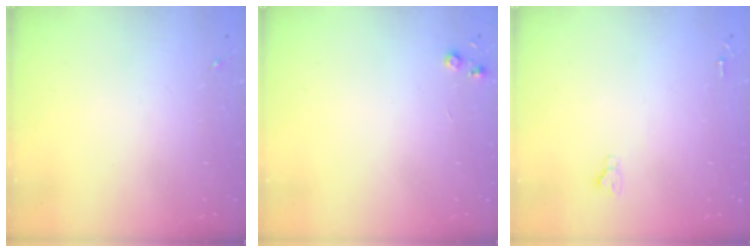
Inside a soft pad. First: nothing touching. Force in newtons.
{"total": 3.8, "press": 3.7, "slide": 0.5}
{"total": 2.6, "press": 2.5, "slide": 0.3}